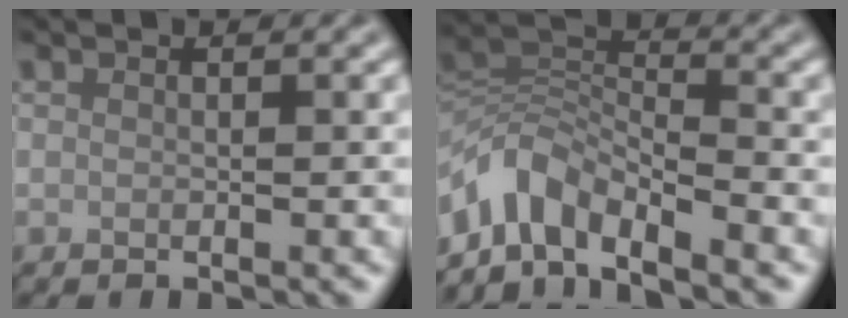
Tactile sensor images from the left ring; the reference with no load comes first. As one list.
[{"total": 5.9, "force": [-4.6, 2.5, 2.8], "torque": [-0.039, 0.002, -0.100]}]